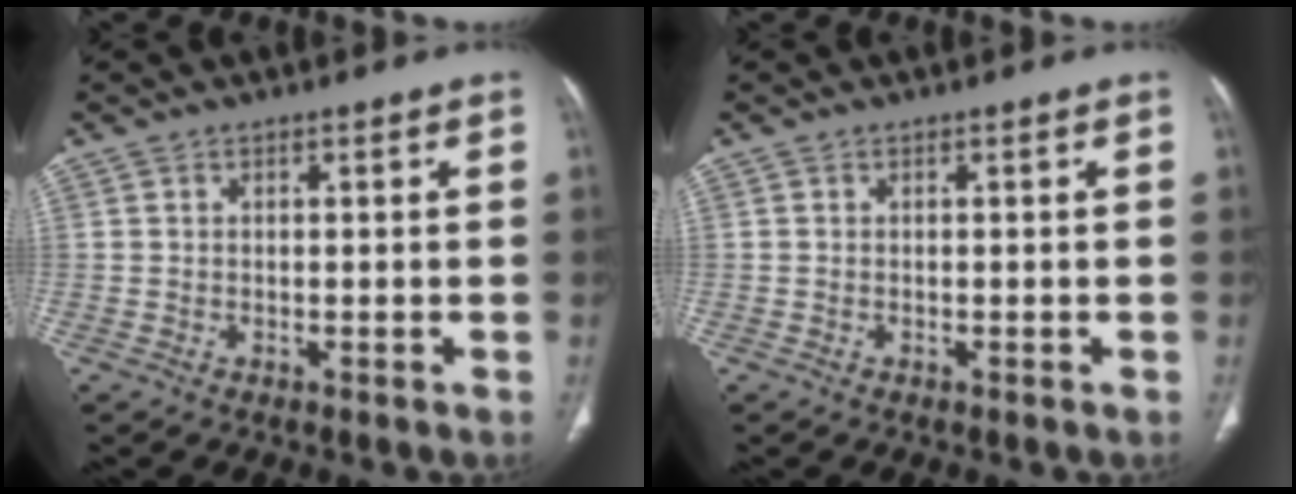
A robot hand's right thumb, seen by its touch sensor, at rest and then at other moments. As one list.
[{"total": 0.0}]